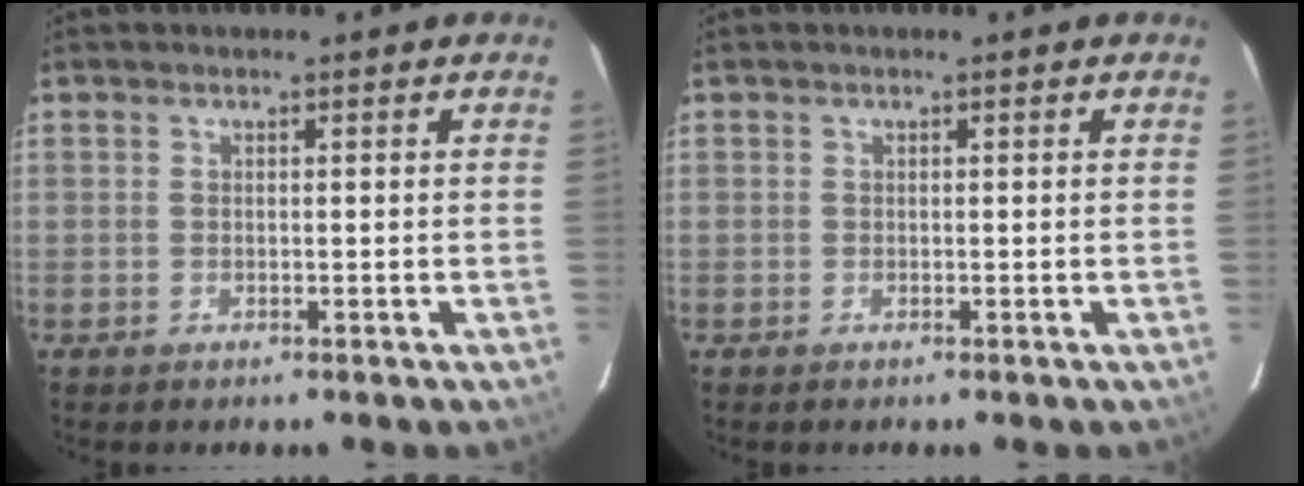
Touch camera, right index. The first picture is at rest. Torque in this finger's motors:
{"motor_torque": [0.13, -0.08, -0.03, 0.00]}